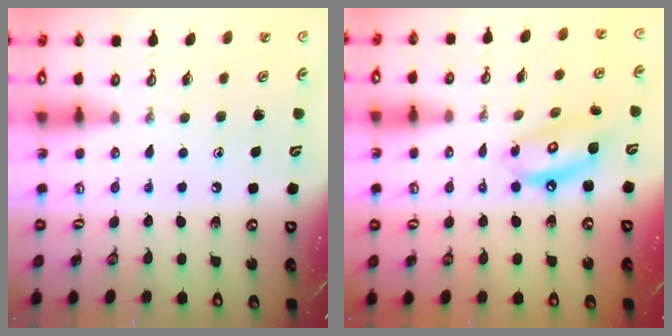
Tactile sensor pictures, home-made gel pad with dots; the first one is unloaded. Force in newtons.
{"total": 10.2, "press": 10.1, "slide": 1.0}